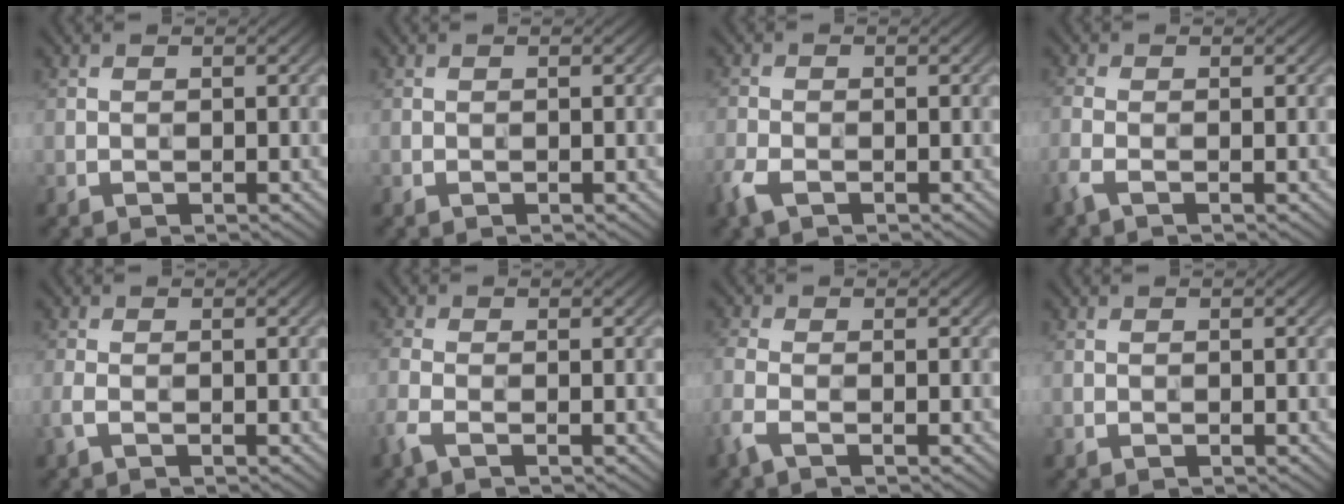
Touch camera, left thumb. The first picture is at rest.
{"total": 0.0}
{"total": 2.7, "force": [-1.7, 1.2, 1.8], "torque": [-0.049, -0.006, -0.041]}
{"total": 2.0, "force": [-1.1, 0.5, 1.7], "torque": [-0.051, -0.003, -0.033]}
{"total": 1.4, "force": [-0.5, 0.4, 1.2], "torque": [-0.033, 0.001, -0.017]}
{"total": 2.4, "force": [-1.3, 0.6, 1.9], "torque": [-0.058, -0.004, -0.039]}
{"total": 2.7, "force": [-1.4, 0.7, 2.3], "torque": [-0.066, -0.004, -0.043]}
{"total": 0.0}